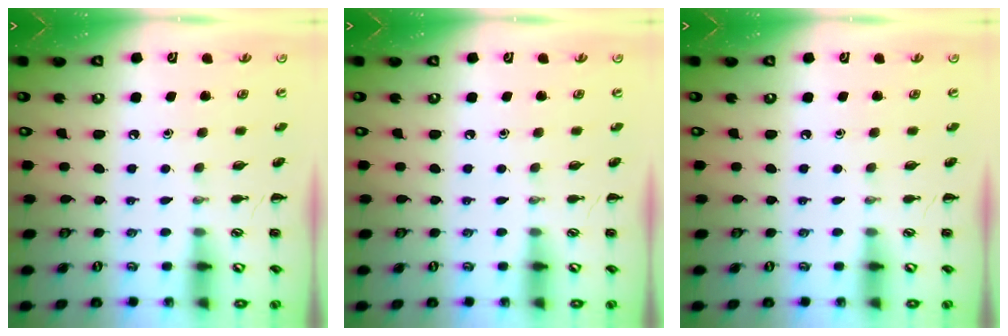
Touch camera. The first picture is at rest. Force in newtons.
{"total": 0.0}
{"total": 0.0}